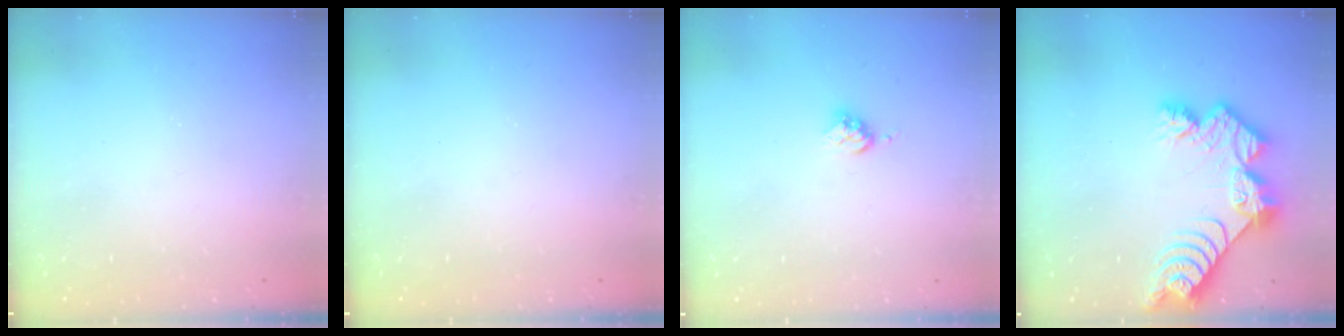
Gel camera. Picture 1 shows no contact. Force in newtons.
{"total": 0.0}
{"total": 3.4, "press": 3.3, "slide": 0.5}
{"total": 11.9, "press": 11.9, "slide": 1.0}